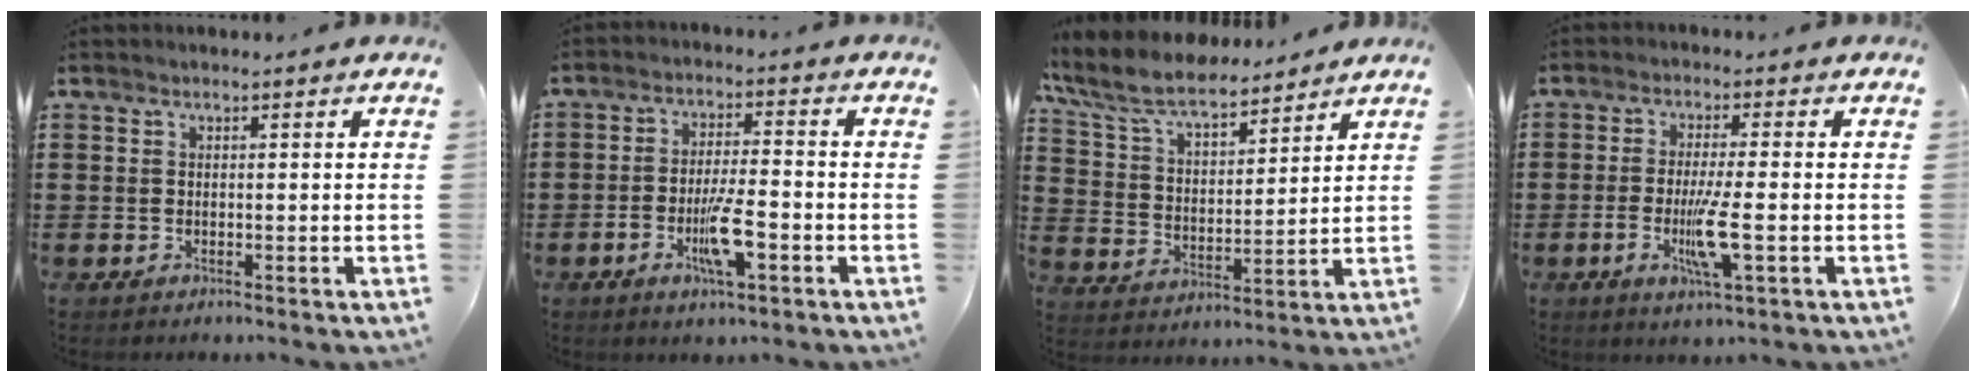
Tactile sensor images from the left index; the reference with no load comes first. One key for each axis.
{"total": 7.2, "fx": -2.7, "fy": 1.8, "fz": 6.4, "tx": -0.123, "ty": -0.003, "tz": -0.050}
{"total": 8.5, "fx": 7.5, "fy": 2.1, "fz": 3.4, "tx": -0.097, "ty": -0.031, "tz": 0.135}
{"total": 6.6, "fx": -1.8, "fy": 0.5, "fz": 6.3, "tx": -0.126, "ty": -0.017, "tz": -0.037}